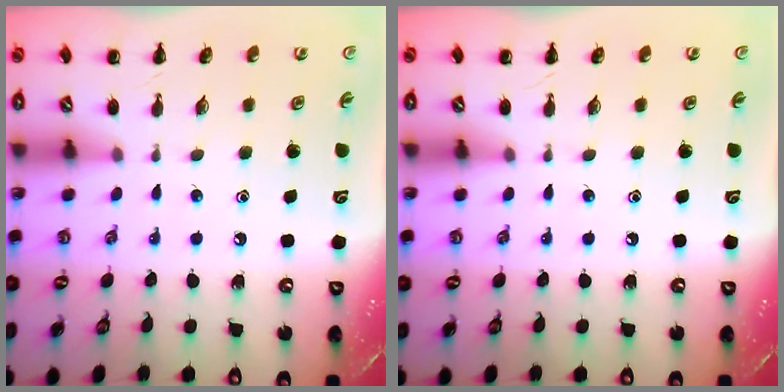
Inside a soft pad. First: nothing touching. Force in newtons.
{"total": 0.0}